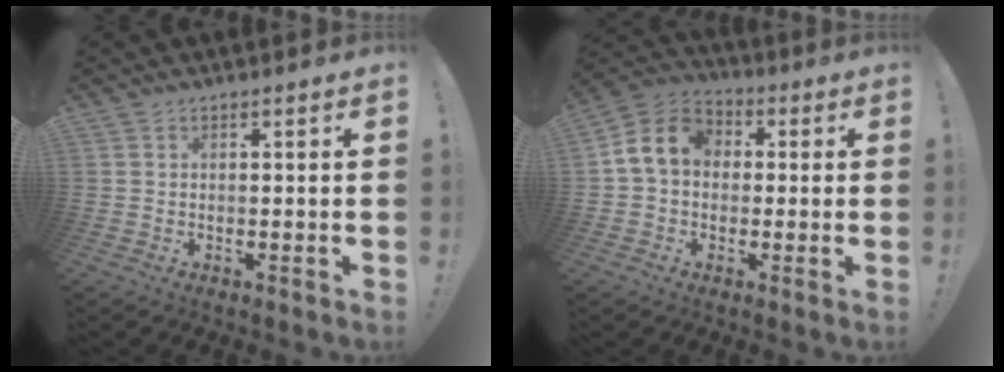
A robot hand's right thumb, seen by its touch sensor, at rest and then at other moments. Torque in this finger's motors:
{"motor_torque": [0.99, 1.05, 0.72, 0.24, 0.05]}